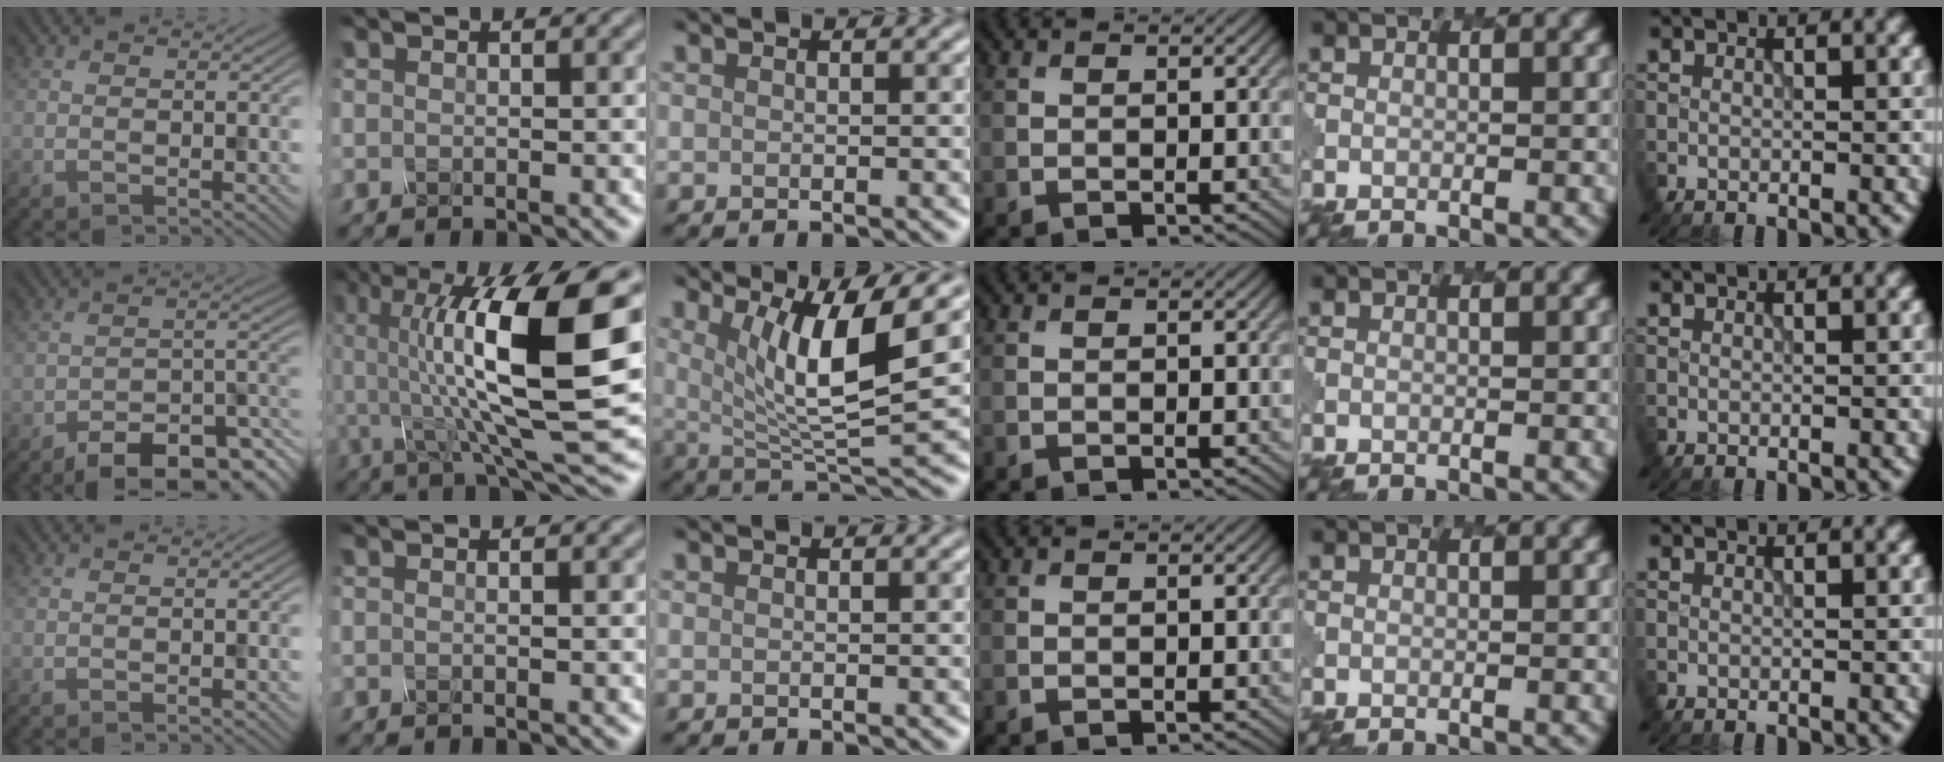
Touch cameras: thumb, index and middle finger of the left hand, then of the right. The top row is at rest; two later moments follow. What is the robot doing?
{"motion": "shake", "object": "salt shaker"}